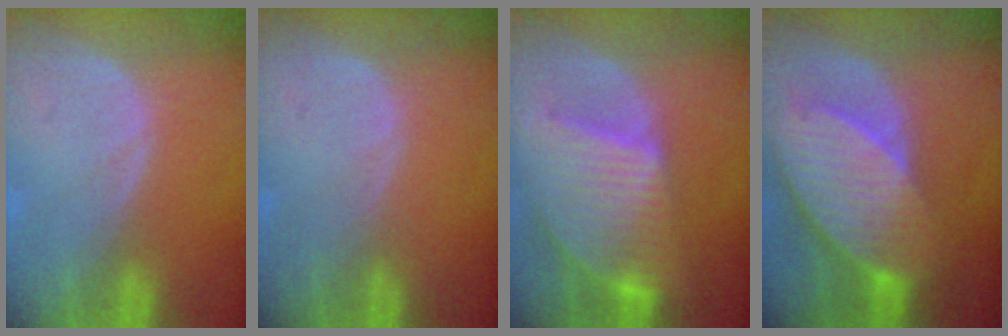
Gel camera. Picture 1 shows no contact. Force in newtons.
{"total": 0.0}
{"total": 9.5, "press": 8.2, "slide": 4.8}
{"total": 10.4, "press": 9.1, "slide": 5.0}